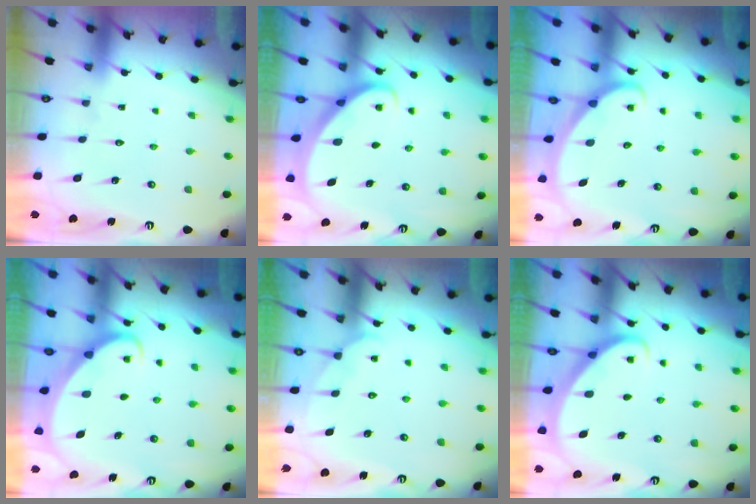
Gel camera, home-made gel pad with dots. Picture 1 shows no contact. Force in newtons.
{"total": 2.6, "press": 2.6, "slide": 0.3}
{"total": 1.9, "press": 1.9, "slide": 0.0}
{"total": 2.1, "press": 2.1, "slide": 0.3}
{"total": 3.9, "press": 3.9, "slide": 0.4}
{"total": 2.8, "press": 2.8, "slide": 0.2}